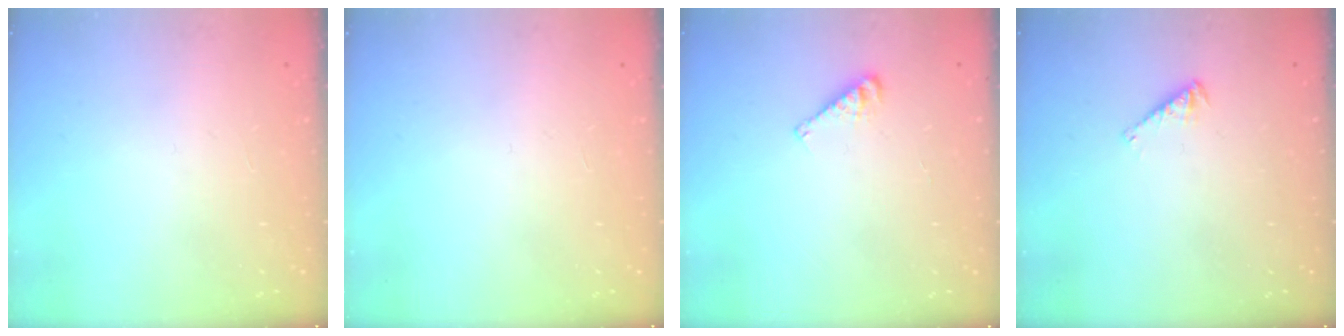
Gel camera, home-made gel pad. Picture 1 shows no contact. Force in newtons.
{"total": 0.0}
{"total": 5.6, "press": 5.6, "slide": 0.2}
{"total": 2.5, "press": 2.5, "slide": 0.4}